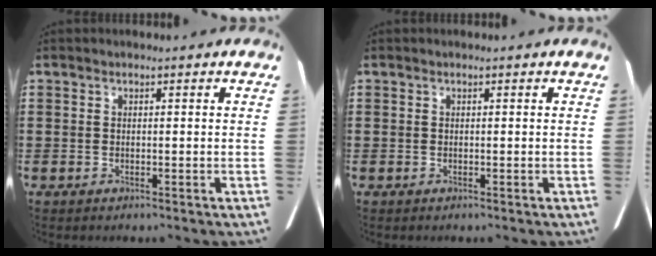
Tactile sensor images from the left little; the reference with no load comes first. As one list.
[{"total": 0.0}]